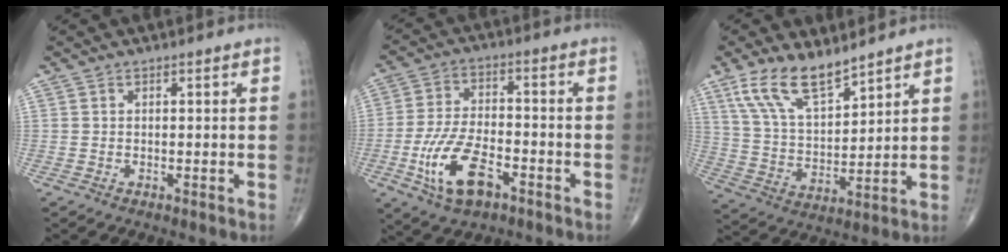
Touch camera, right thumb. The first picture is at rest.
{"total": 12.6, "force": [-5.4, 6.1, 9.6], "torque": [-0.189, 0.019, -0.097]}
{"total": 11.9, "force": [8.5, 4.4, 7.0], "torque": [-0.122, -0.044, 0.177]}